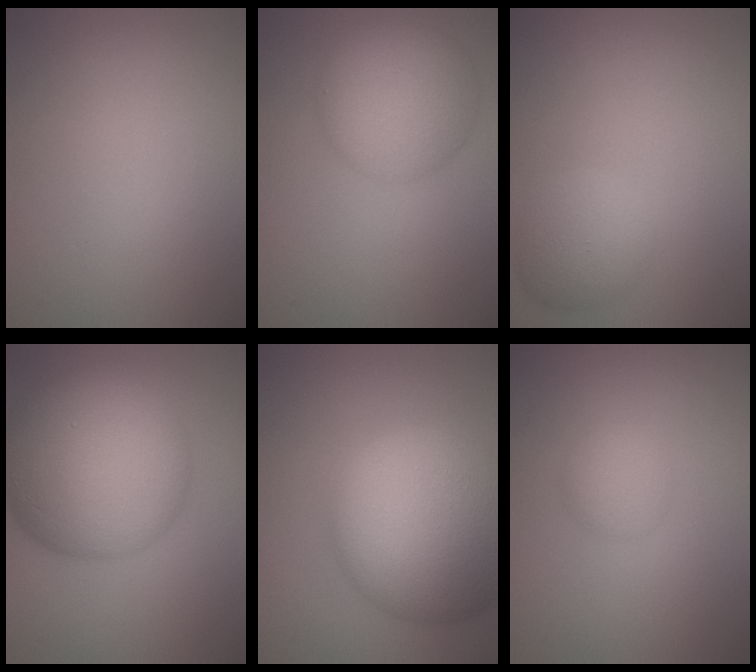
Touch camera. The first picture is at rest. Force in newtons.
{"total": 6.5, "press": 6.5, "slide": 0.2}
{"total": 3.6, "press": 3.6, "slide": 0.1}
{"total": 12.8, "press": 12.8, "slide": 0.1}
{"total": 14.8, "press": 14.8, "slide": 0.9}
{"total": 1.8, "press": 1.8, "slide": 0.1}